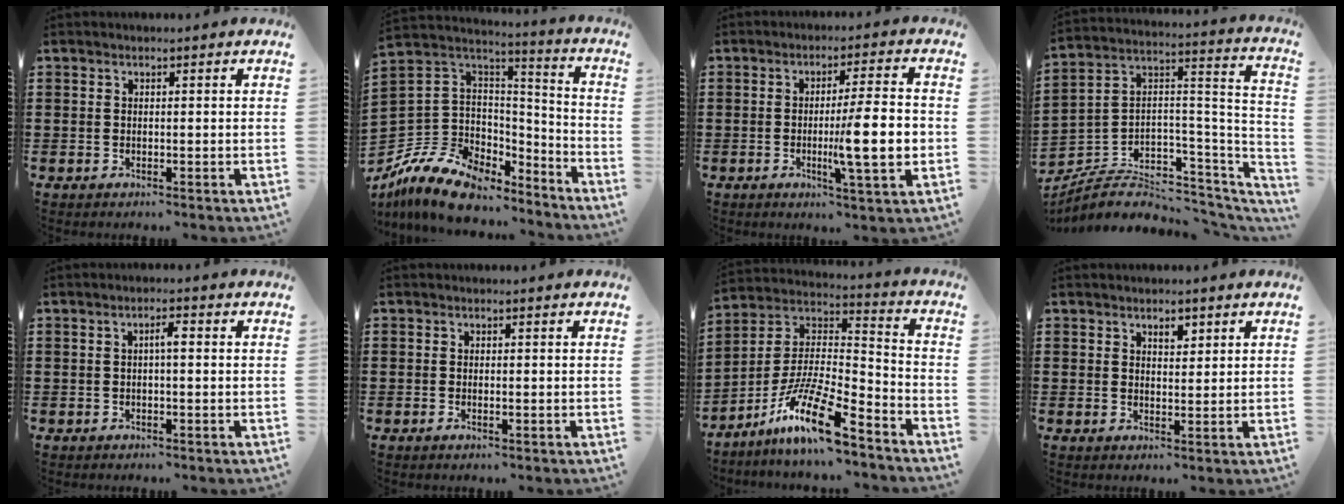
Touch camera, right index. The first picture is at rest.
{"total": 11.2, "force": [-7.5, 7.0, 4.7], "torque": [-0.124, 0.011, -0.141]}
{"total": 10.3, "force": [-1.5, 1.3, 10.1], "torque": [-0.151, -0.006, -0.029]}
{"total": 5.5, "force": [-2.7, 3.5, 3.2], "torque": [-0.072, -0.012, -0.052]}
{"total": 2.0, "force": [0.0, 0.5, 1.9], "torque": [-0.036, 0.004, -0.002]}
{"total": 0.6, "force": [-0.2, 0.1, 0.6], "torque": [-0.012, -0.004, -0.002]}
{"total": 14.5, "force": [-10.0, 2.4, 10.2], "torque": [-0.203, 0.015, -0.186]}
{"total": 2.3, "force": [1.6, 1.1, 1.3], "torque": [-0.020, 0.002, 0.027]}